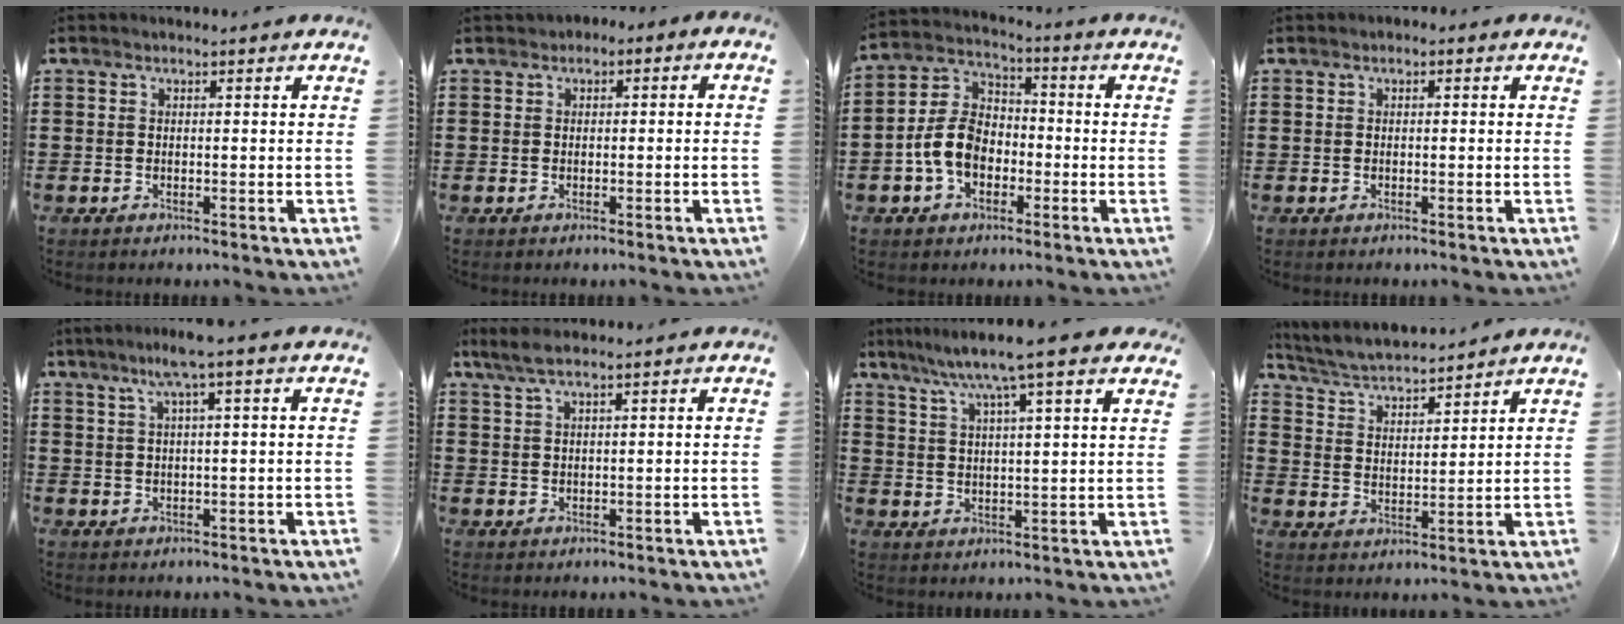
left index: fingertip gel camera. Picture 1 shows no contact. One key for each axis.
{"total": 1.1, "fx": -0.5, "fy": 0.8, "fz": 0.5, "tx": -0.013, "ty": 0.006, "tz": -0.012}
{"total": 8.4, "fx": -2.7, "fy": 5.9, "fz": 5.3, "tx": -0.139, "ty": 0.011, "tz": -0.059}
{"total": 0.5, "fx": -0.1, "fy": 0.4, "fz": 0.3, "tx": -0.007, "ty": 0.003, "tz": -0.003}
{"total": 4.3, "fx": 1.9, "fy": -0.4, "fz": 3.8, "tx": -0.075, "ty": 0.000, "tz": 0.031}
{"total": 3.1, "fx": 2.1, "fy": 0.4, "fz": 2.2, "tx": -0.046, "ty": 0.001, "tz": 0.040}
{"total": 7.7, "fx": 5.8, "fy": 0.3, "fz": 5.2, "tx": -0.116, "ty": -0.017, "tz": 0.097}
{"total": 4.6, "fx": 4.4, "fy": 0.2, "fz": 1.1, "tx": -0.042, "ty": -0.025, "tz": 0.075}